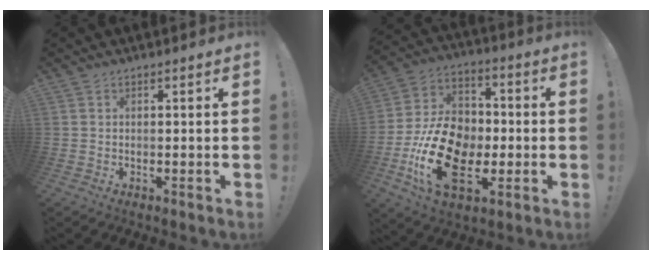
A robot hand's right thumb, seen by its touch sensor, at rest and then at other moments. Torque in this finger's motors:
{"motor_torque": [2.60, 2.41, 1.49, -1.28, 0.41]}